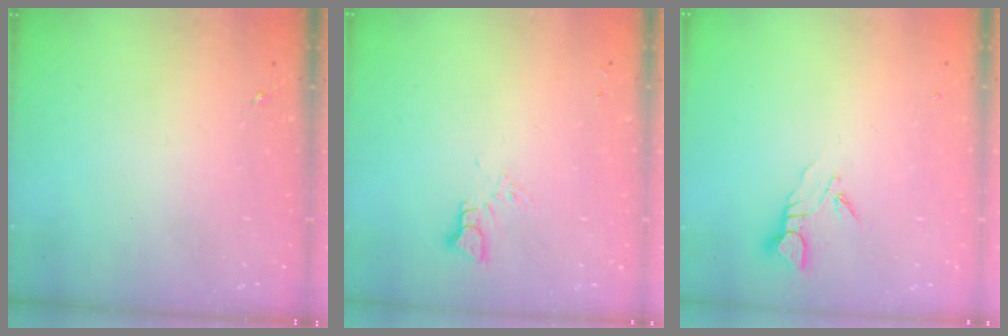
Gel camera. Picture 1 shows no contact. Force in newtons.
{"total": 3.4, "press": 3.4, "slide": 0.2}
{"total": 3.7, "press": 3.7, "slide": 0.1}